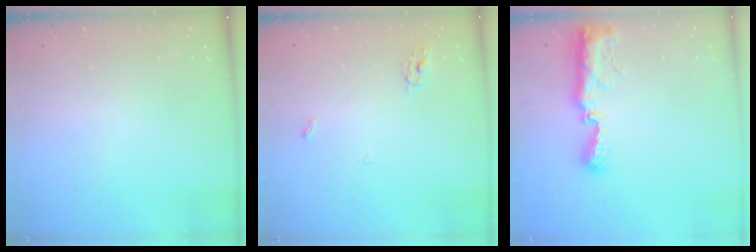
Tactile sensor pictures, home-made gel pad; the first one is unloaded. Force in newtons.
{"total": 3.3, "press": 3.3, "slide": 0.2}
{"total": 11.2, "press": 10.1, "slide": 4.8}